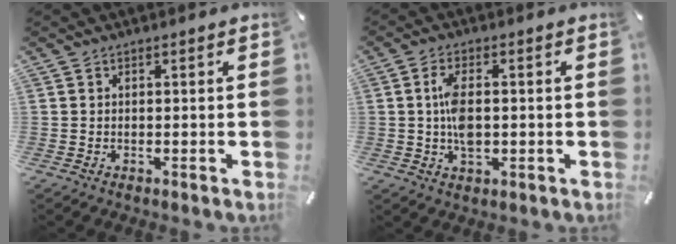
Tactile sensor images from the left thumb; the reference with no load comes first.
{"total": 6.4, "force": [-0.1, 3.3, 5.5], "torque": [-0.106, 0.001, -0.005]}